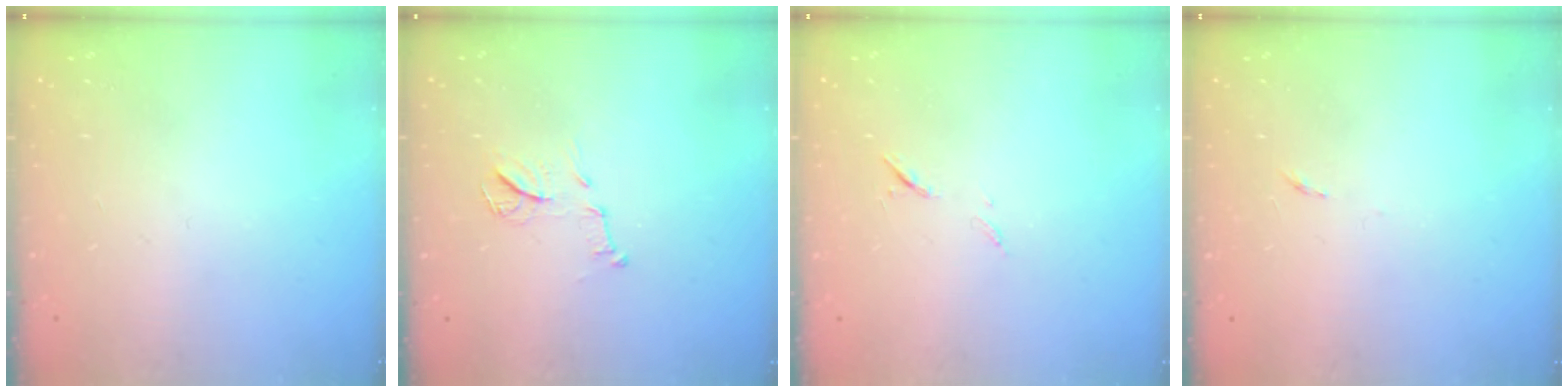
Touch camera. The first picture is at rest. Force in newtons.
{"total": 9.0, "press": 9.0, "slide": 0.2}
{"total": 6.2, "press": 6.2, "slide": 0.8}
{"total": 2.6, "press": 2.6, "slide": 0.4}